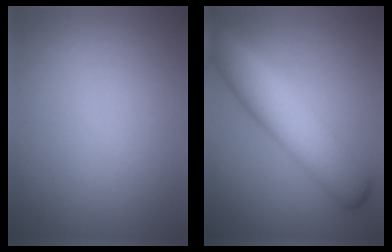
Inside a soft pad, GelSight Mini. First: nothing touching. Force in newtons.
{"total": 6.5, "press": 6.5, "slide": 0.2}